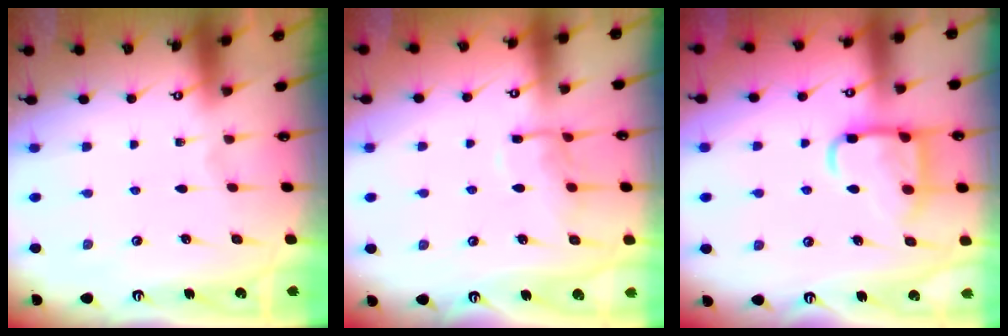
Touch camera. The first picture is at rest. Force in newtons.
{"total": 8.9, "press": 8.9, "slide": 0.5}
{"total": 12.7, "press": 12.6, "slide": 1.4}